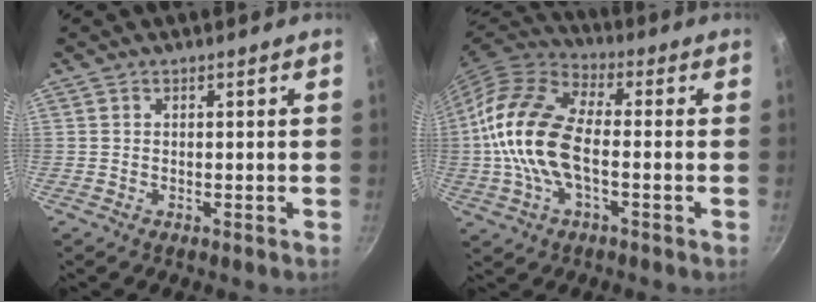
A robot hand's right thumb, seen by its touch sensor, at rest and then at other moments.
{"total": 17.1, "force": [-1.5, 8.9, 14.5], "torque": [-0.274, 0.032, -0.045]}